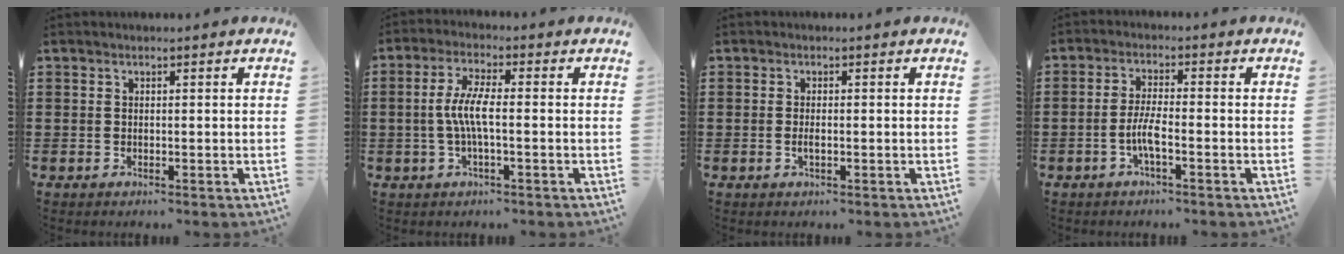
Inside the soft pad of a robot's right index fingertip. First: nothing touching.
{"total": 5.6, "force": [-0.8, 1.1, 5.4], "torque": [-0.118, -0.005, -0.024]}
{"total": 1.2, "force": [-0.3, 0.3, 1.2], "torque": [-0.023, -0.002, -0.005]}
{"total": 4.2, "force": [-1.7, 0.6, 3.8], "torque": [-0.086, -0.007, -0.038]}